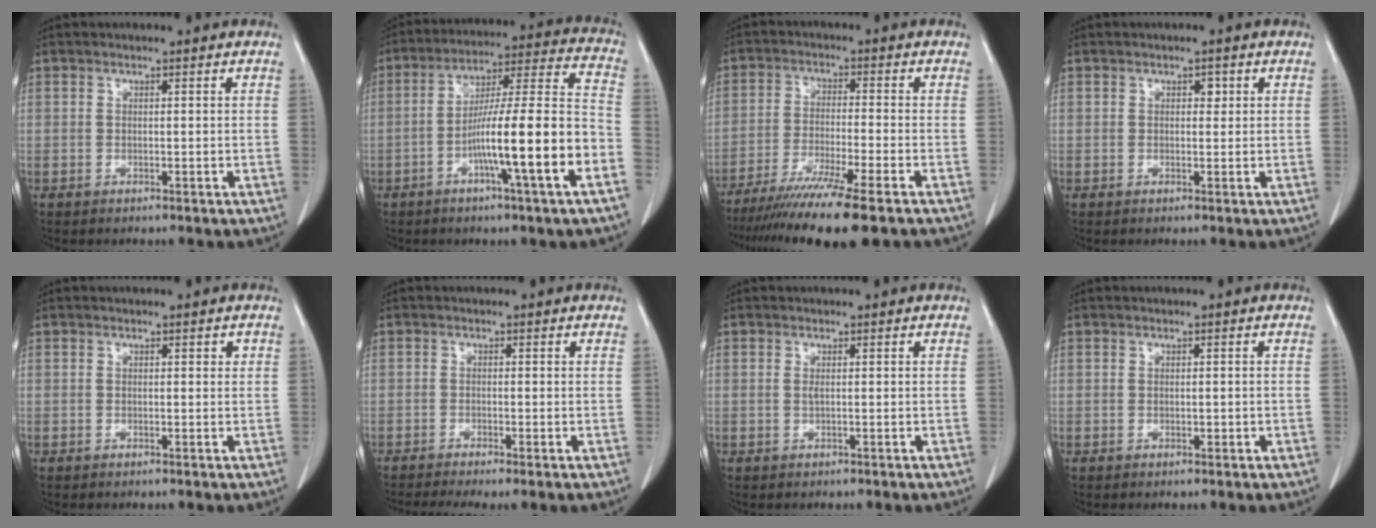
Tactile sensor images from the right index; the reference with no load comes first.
{"total": 16.9, "force": [-6.0, -0.2, 15.8], "torque": [-0.255, 0.008, -0.098]}
{"total": 13.9, "force": [-10.7, -0.8, 8.9], "torque": [-0.153, -0.042, -0.173]}
{"total": 1.2, "force": [0.4, 0.8, 0.8], "torque": [-0.007, 0.002, 0.004]}
{"total": 0.7, "force": [0.3, 0.4, 0.5], "torque": [-0.004, 0.000, 0.002]}
{"total": 4.6, "force": [-3.3, 0.4, 3.1], "torque": [-0.047, -0.009, -0.054]}
{"total": 0.5, "force": [0.1, 0.0, 0.5], "torque": [-0.016, -0.002, 0.002]}
{"total": 0.7, "force": [-0.1, 0.4, 0.5], "torque": [-0.007, 0.000, 0.002]}